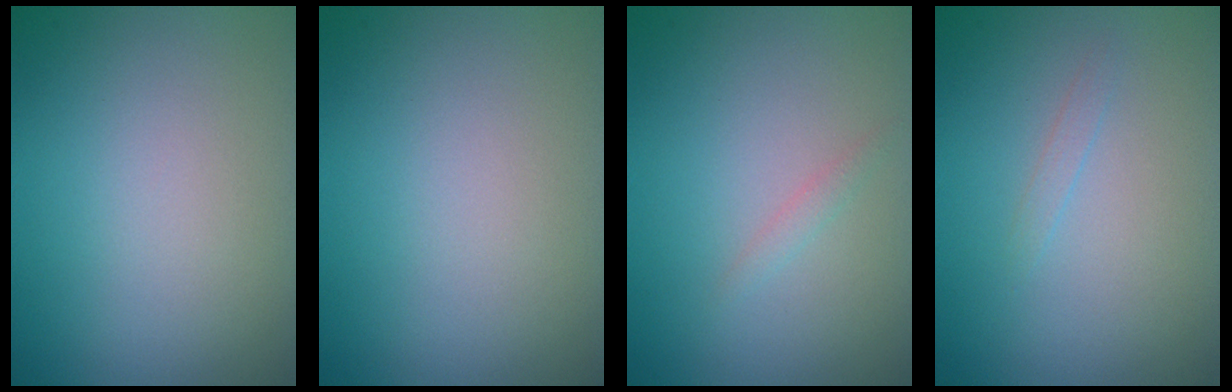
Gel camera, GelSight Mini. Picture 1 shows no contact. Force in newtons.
{"total": 0.0}
{"total": 0.7, "press": 0.7, "slide": 0.1}
{"total": 0.6, "press": 0.6, "slide": 0.0}